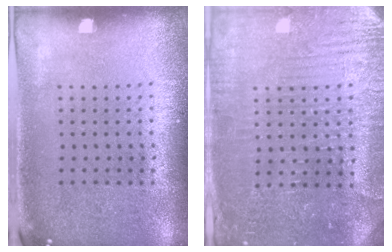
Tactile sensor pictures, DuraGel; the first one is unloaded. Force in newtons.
{"total": 3.5, "press": 3.5, "slide": 0.6}